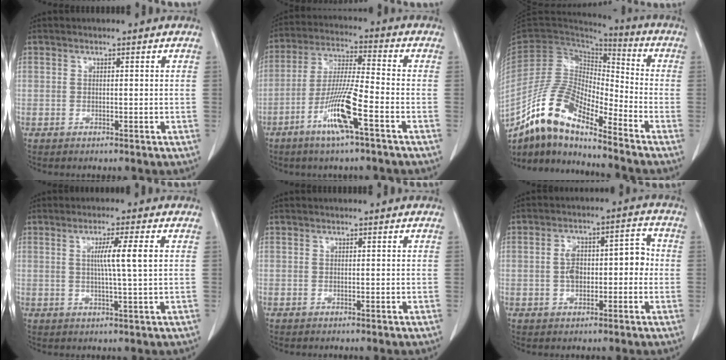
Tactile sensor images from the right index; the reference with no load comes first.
{"total": 10.7, "force": [-5.0, 0.1, 9.4], "torque": [-0.187, -0.009, -0.100]}
{"total": 13.0, "force": [-10.2, 3.0, 7.5], "torque": [-0.152, 0.018, -0.191]}
{"total": 5.4, "force": [1.0, -0.8, 5.2], "torque": [-0.089, -0.004, 0.017]}
{"total": 0.0}
{"total": 7.7, "force": [-0.5, 3.9, 6.7], "torque": [-0.108, 0.039, -0.008]}